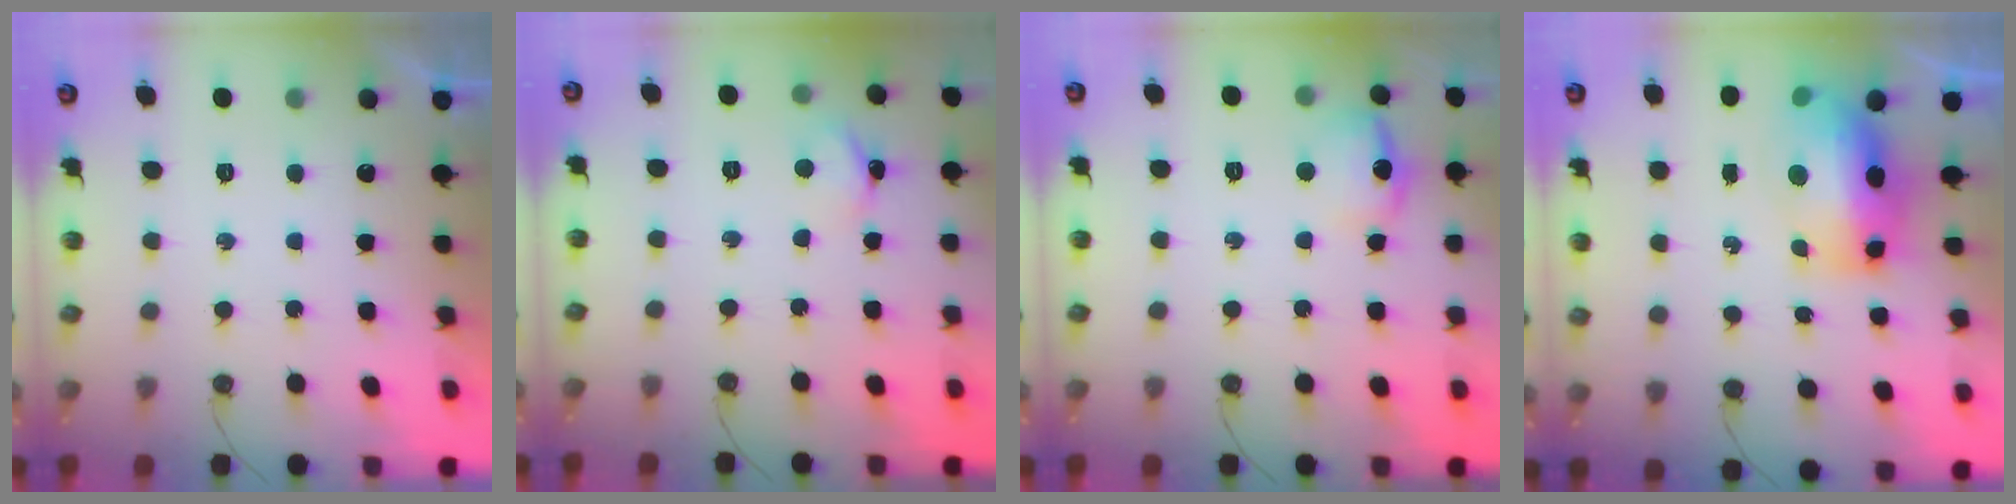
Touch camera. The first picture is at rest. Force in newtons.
{"total": 3.7, "press": 3.6, "slide": 0.5}
{"total": 11.1, "press": 11.1, "slide": 0.9}
{"total": 14.5, "press": 14.3, "slide": 2.6}